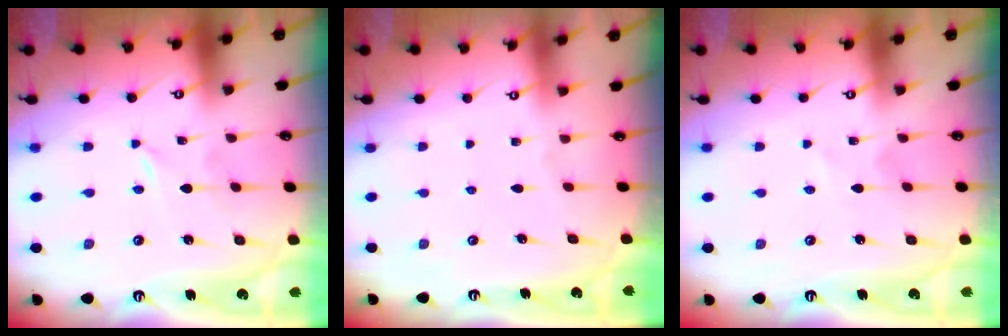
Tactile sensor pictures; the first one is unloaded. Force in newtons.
{"total": 0.0}
{"total": 0.5, "press": 0.5, "slide": 0.1}